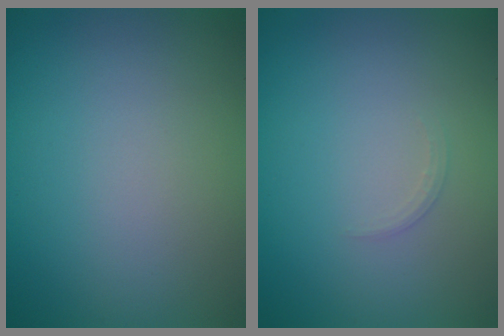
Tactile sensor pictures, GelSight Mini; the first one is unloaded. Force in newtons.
{"total": 0.7, "press": 0.7, "slide": 0.1}